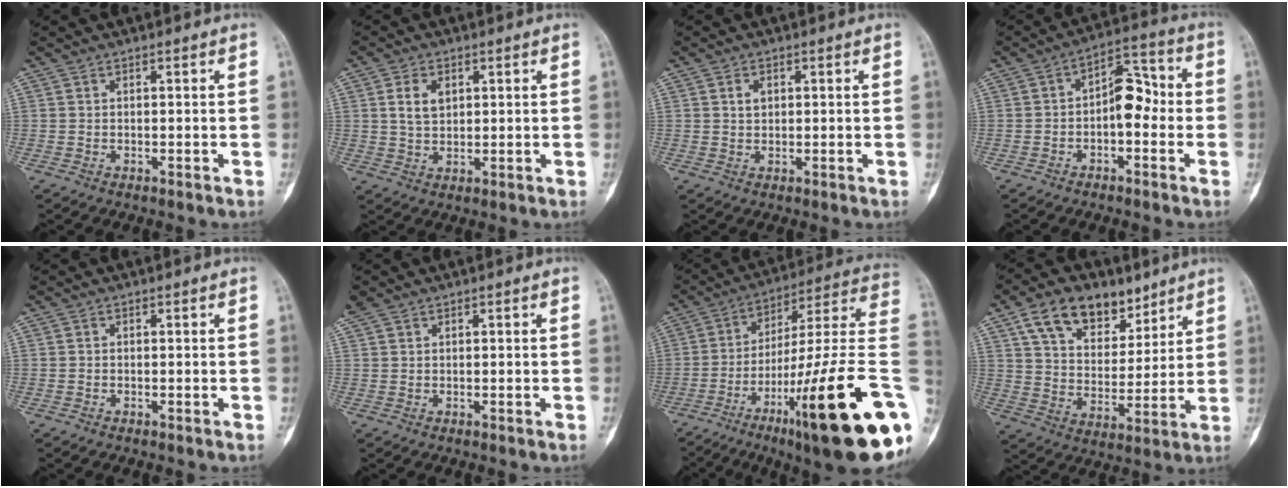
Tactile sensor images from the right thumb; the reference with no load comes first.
{"total": 4.8, "force": [1.6, 3.2, 3.3], "torque": [-0.046, -0.005, 0.031]}
{"total": 2.1, "force": [0.7, 1.5, 1.3], "torque": [-0.013, -0.001, 0.011]}
{"total": 8.5, "force": [-1.2, 4.9, 6.9], "torque": [-0.078, 0.039, -0.032]}
{"total": 0.0}
{"total": 1.7, "force": [1.2, 1.0, 0.7], "torque": [-0.018, 0.015, 0.027]}
{"total": 30.8, "force": [-9.6, 5.1, 28.8], "torque": [-0.362, 0.053, -0.149]}
{"total": 15.3, "force": [9.4, 9.3, 7.8], "torque": [-0.095, -0.036, 0.163]}